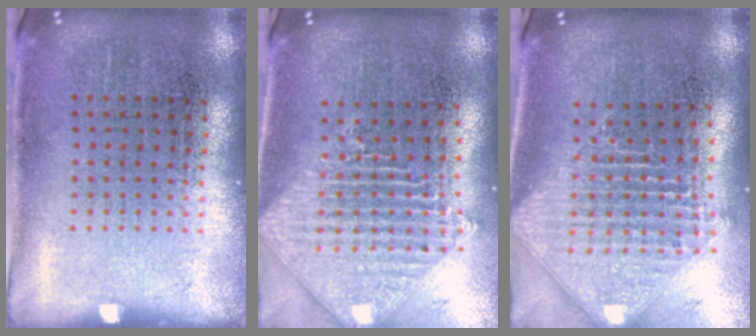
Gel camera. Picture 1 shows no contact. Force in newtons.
{"total": 2.0, "press": 1.6, "slide": 1.2}
{"total": 2.5, "press": 1.9, "slide": 1.6}